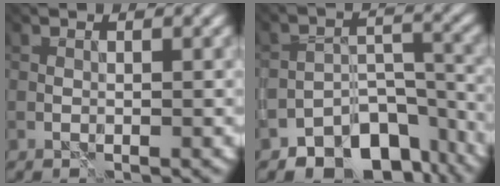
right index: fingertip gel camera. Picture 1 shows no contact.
{"total": 7.6, "force": [-6.2, 3.7, 2.5], "torque": [-0.019, -0.009, -0.100]}